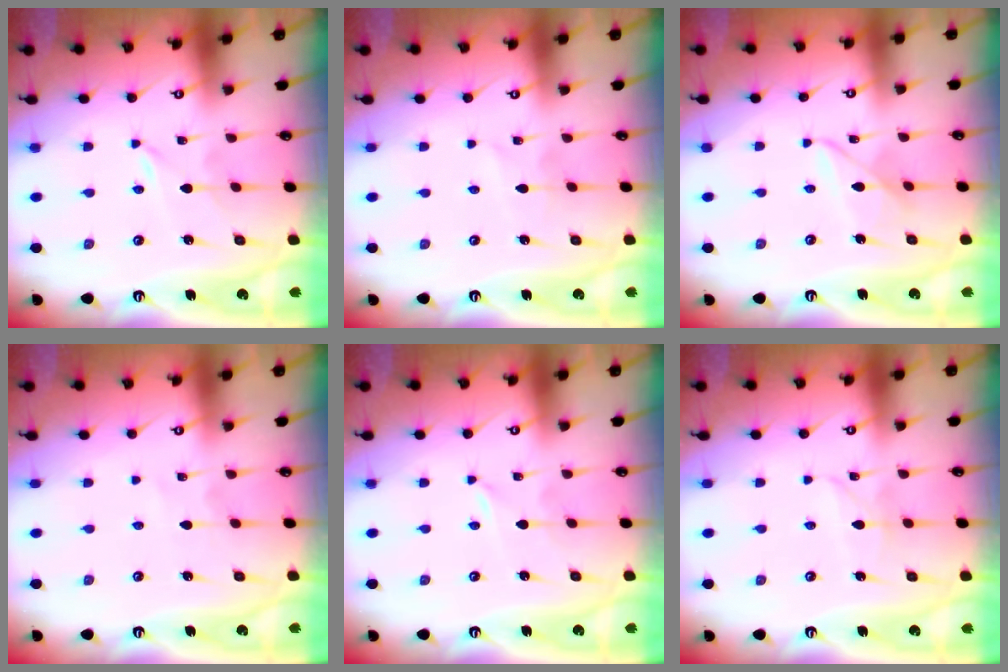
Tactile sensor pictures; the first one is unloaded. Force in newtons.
{"total": 2.5, "press": 2.5, "slide": 0.2}
{"total": 6.4, "press": 6.4, "slide": 0.5}
{"total": 2.7, "press": 2.7, "slide": 0.2}
{"total": 0.0}
{"total": 2.8, "press": 2.8, "slide": 0.2}